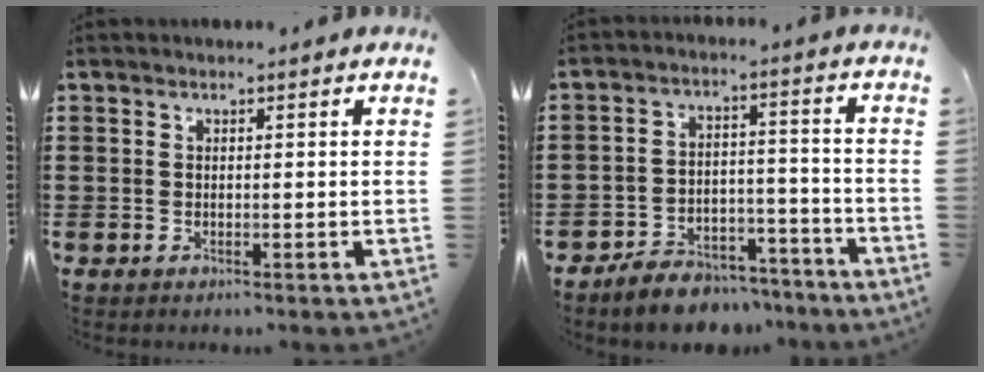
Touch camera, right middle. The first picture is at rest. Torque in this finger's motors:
{"motor_torque": [0.57, -0.45, 0.11, 0.06]}